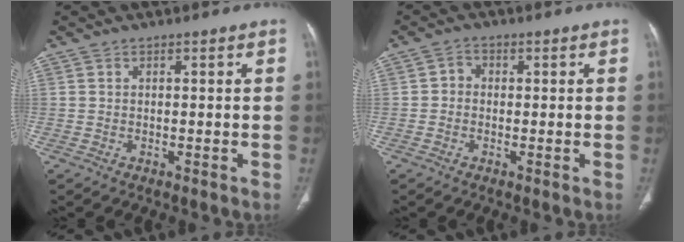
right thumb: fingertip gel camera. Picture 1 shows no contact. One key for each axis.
{"total": 2.0, "fx": -0.1, "fy": 1.7, "fz": 1.0, "tx": -0.006, "ty": 0.008, "tz": -0.010}